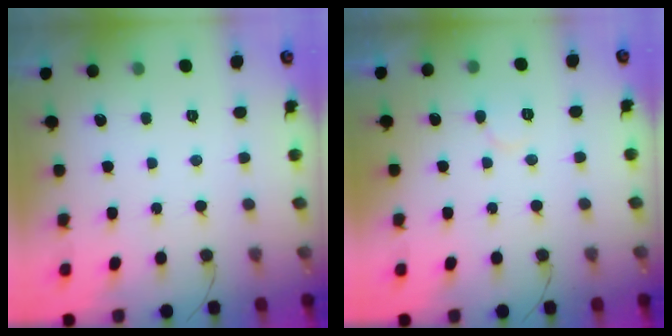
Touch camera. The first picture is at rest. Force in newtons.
{"total": 5.6, "press": 5.5, "slide": 0.5}